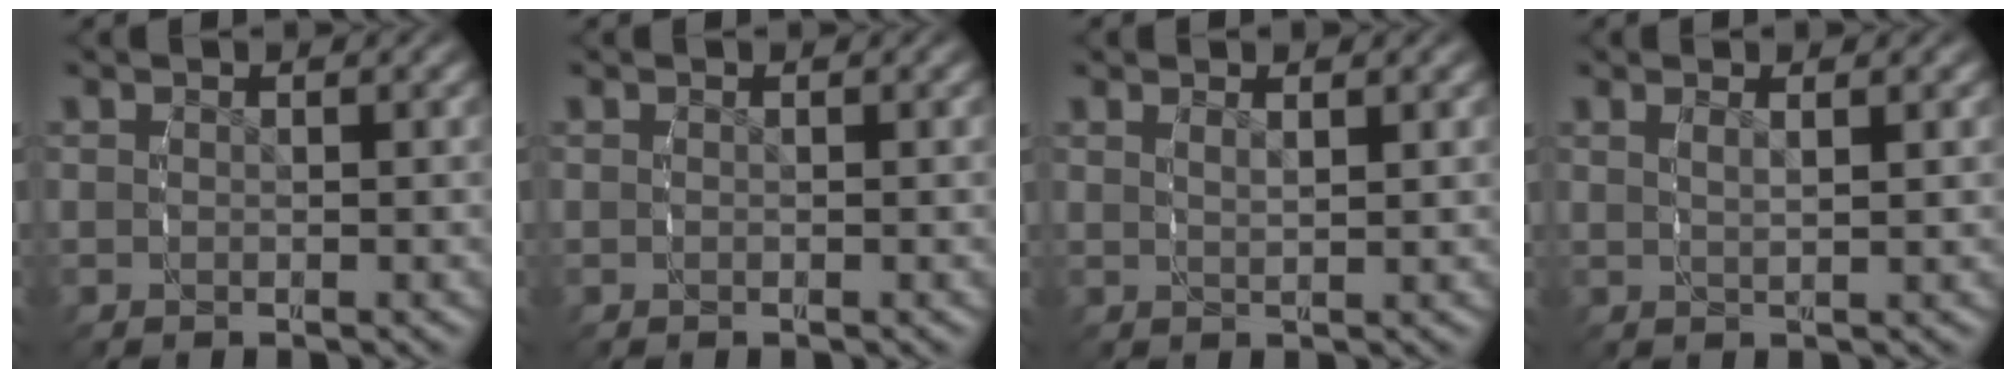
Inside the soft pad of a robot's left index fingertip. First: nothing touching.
{"total": 0.0}
{"total": 1.3, "force": [0.9, -0.7, 0.6], "torque": [-0.009, -0.006, 0.024]}
{"total": 1.4, "force": [0.8, -0.6, 0.9], "torque": [-0.015, -0.005, 0.023]}